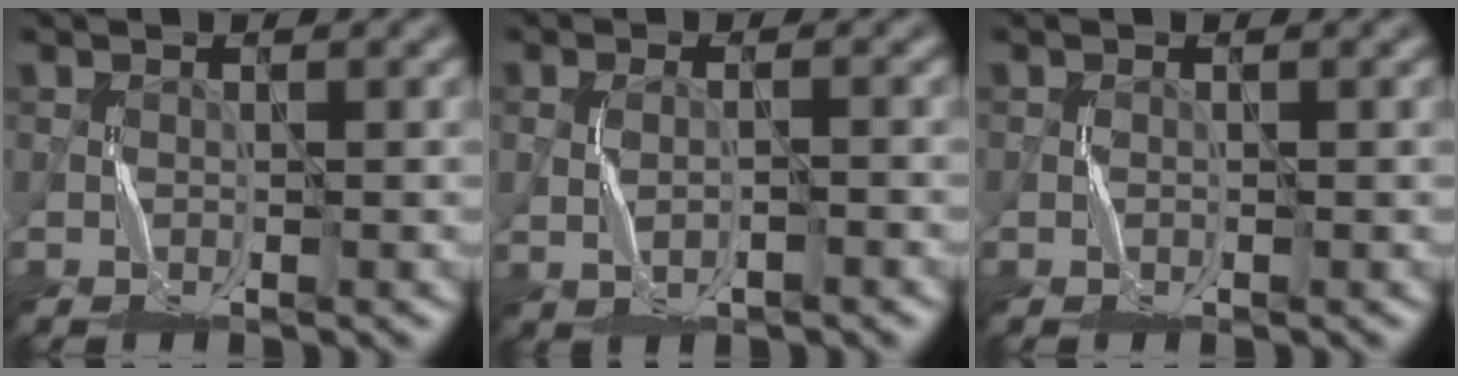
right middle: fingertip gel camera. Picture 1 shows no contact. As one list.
[{"total": 1.4, "force": [-0.6, 0.7, 1.1], "torque": [-0.030, 0.001, -0.007]}, {"total": 0.0}]